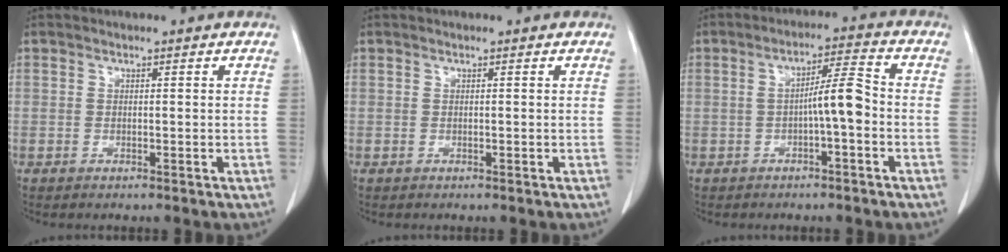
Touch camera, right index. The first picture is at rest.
{"total": 0.0}
{"total": 5.5, "force": [-1.1, 0.4, 5.4], "torque": [-0.085, 0.017, -0.016]}